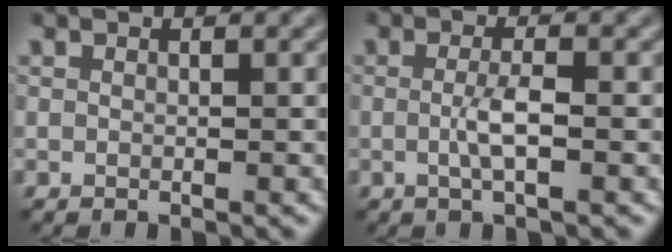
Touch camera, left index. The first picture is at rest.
{"total": 2.3, "force": [-0.9, 0.2, 2.1], "torque": [-0.038, 0.002, -0.013]}